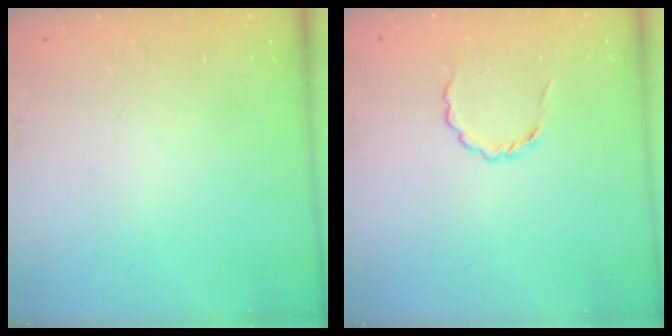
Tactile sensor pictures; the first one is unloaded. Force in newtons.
{"total": 4.2, "press": 4.0, "slide": 1.3}